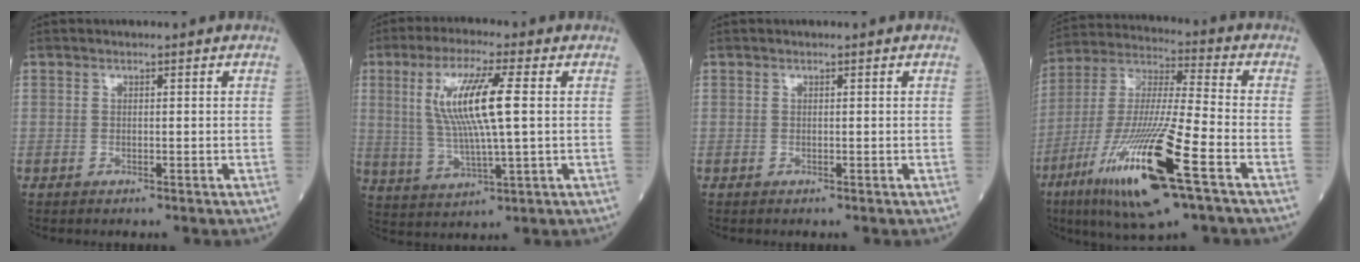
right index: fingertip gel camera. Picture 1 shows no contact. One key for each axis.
{"total": 11.3, "fx": 2.1, "fy": 0.8, "fz": 11.0, "tx": -0.226, "ty": 0.001, "tz": 0.042}
{"total": 0.0}
{"total": 20.6, "fx": -9.4, "fy": 1.7, "fz": 18.2, "tx": -0.382, "ty": -0.041, "tz": -0.171}